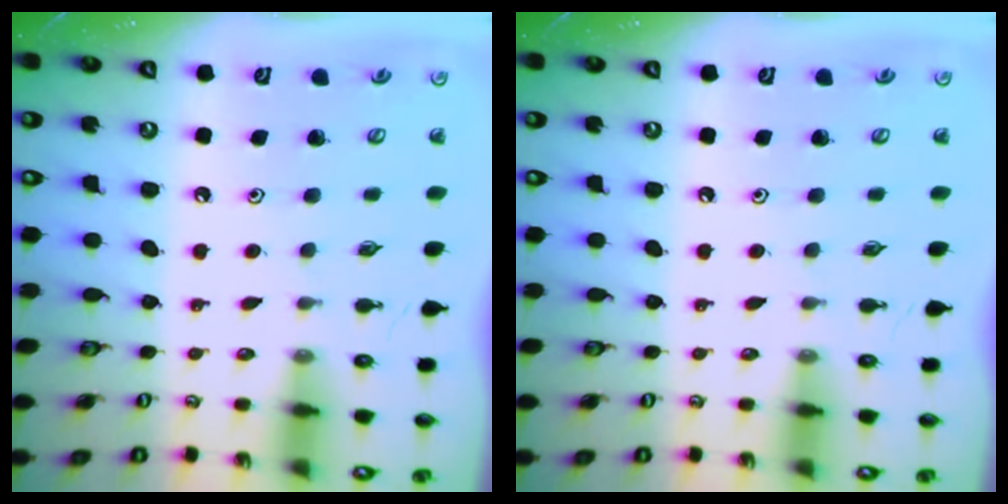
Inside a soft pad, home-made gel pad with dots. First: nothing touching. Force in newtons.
{"total": 0.0}